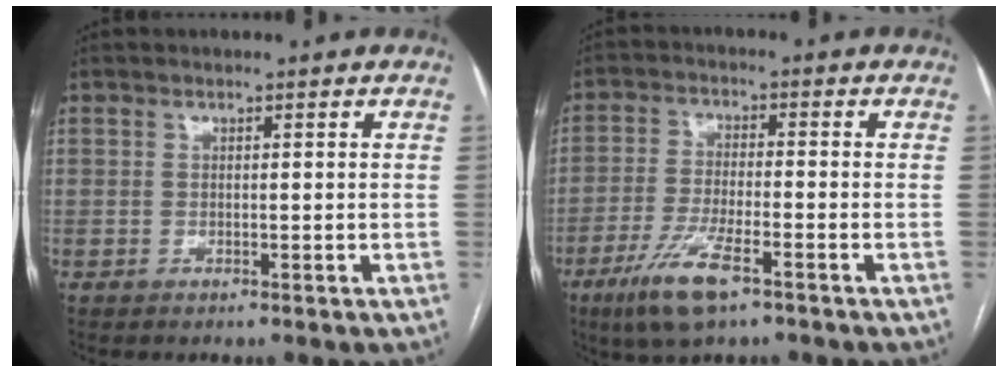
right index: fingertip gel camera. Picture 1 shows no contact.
{"total": 8.8, "force": [-5.2, 1.6, 6.9], "torque": [-0.141, -0.018, -0.094]}